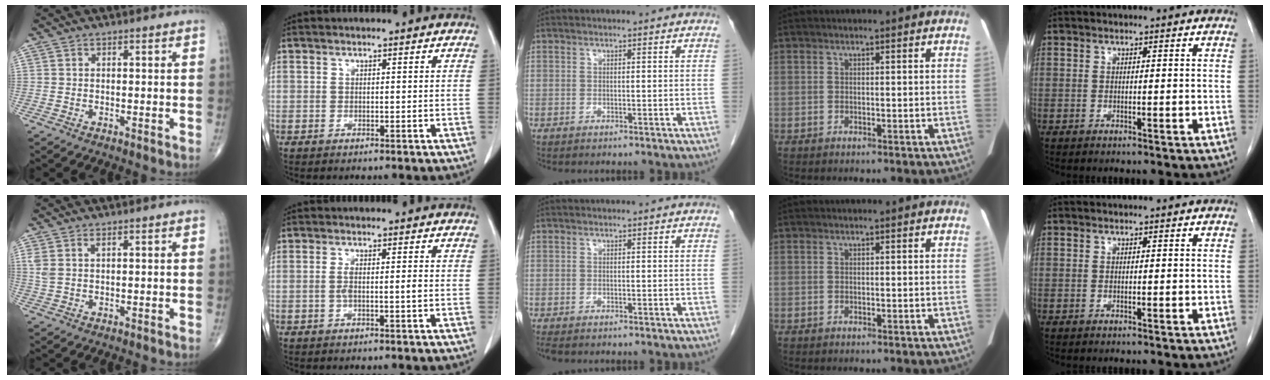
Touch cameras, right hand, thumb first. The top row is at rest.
{"thumb": {"total": 2.4, "force": [1.2, 0.9, 1.9], "torque": [-0.052, 0.008, 0.033]}, "index": {"total": 2.5, "force": [-0.5, 0.2, 2.5], "torque": [-0.049, 0.001, -0.008]}, "middle": {"total": 1.2, "force": [-1.0, 0.4, 0.5], "torque": [-0.011, -0.004, -0.015]}}